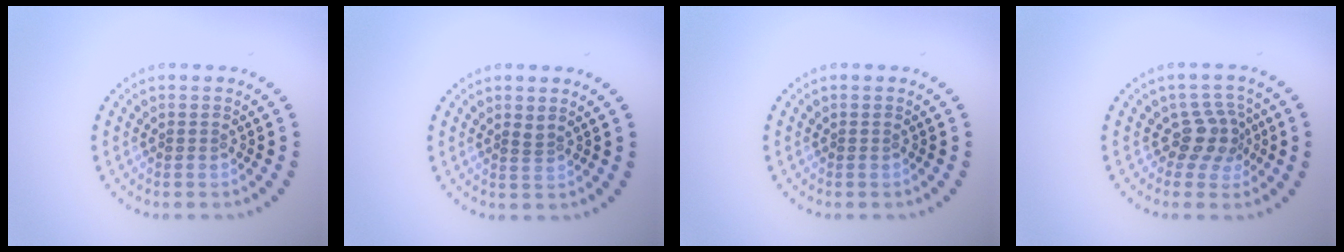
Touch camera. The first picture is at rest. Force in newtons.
{"total": 0.6, "press": 0.3, "slide": 0.5}
{"total": 0.0}
{"total": 3.0, "press": 2.2, "slide": 2.0}